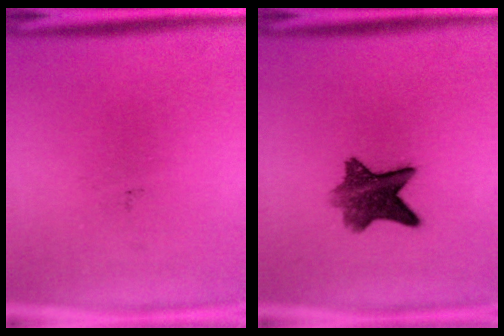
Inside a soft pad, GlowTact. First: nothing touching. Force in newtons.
{"total": 8.0}